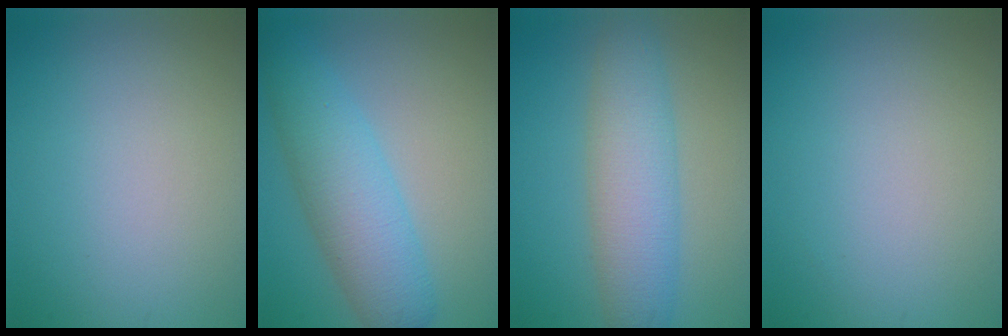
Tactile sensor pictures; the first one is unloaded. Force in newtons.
{"total": 6.5, "press": 6.5, "slide": 0.2}
{"total": 6.2, "press": 6.2, "slide": 0.0}
{"total": 0.0}